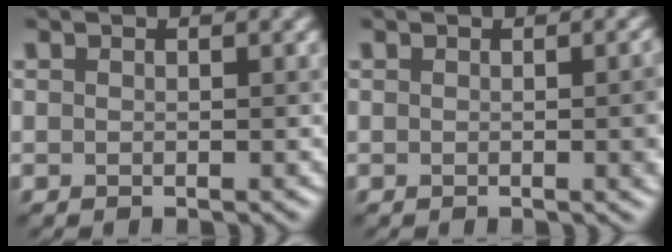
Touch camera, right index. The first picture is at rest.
{"total": 3.0, "force": [-0.1, 0.8, 2.9], "torque": [-0.026, 0.004, -0.005]}